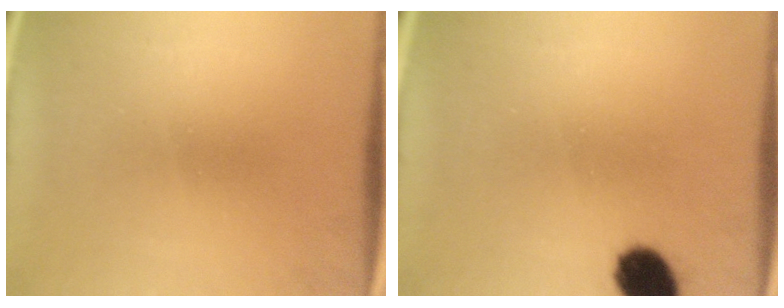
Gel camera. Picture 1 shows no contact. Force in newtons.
{"total": 8.2}